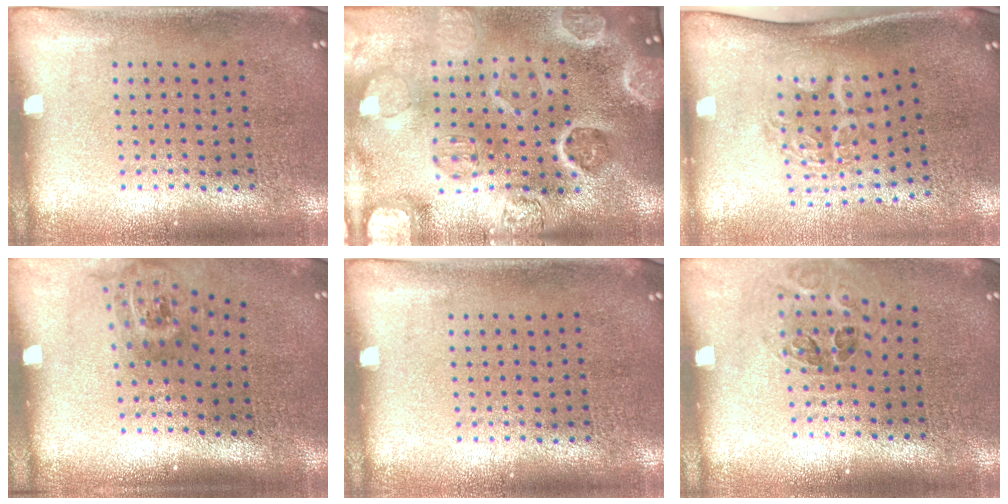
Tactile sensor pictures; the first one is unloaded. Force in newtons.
{"total": 4.5, "press": 4.0, "slide": 2.1}
{"total": 1.9, "press": 1.3, "slide": 1.5}
{"total": 1.9, "press": 1.4, "slide": 1.4}
{"total": 0.0}
{"total": 1.2, "press": 1.1, "slide": 0.4}